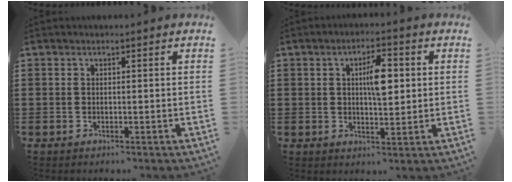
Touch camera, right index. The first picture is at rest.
{"total": 6.1, "force": [1.1, 2.3, 5.5], "torque": [-0.086, 0.001, 0.009]}